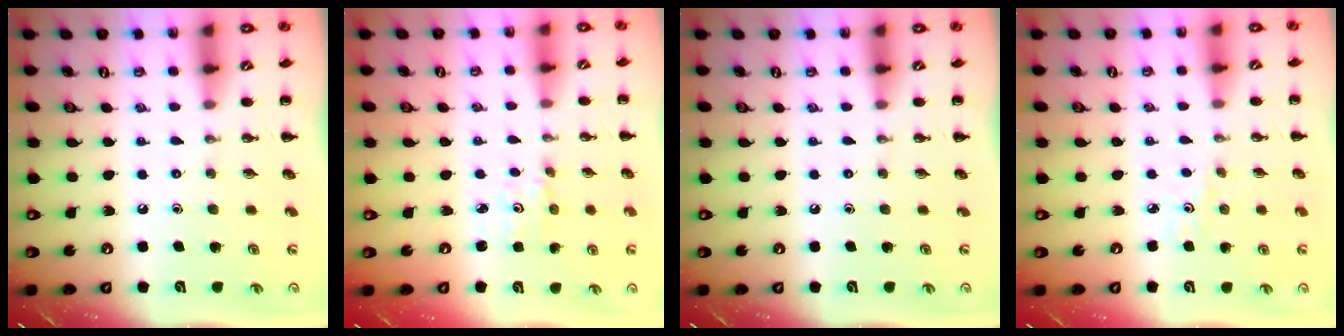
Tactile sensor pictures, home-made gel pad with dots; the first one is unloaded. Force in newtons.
{"total": 1.6, "press": 1.6, "slide": 0.2}
{"total": 0.0}
{"total": 2.2, "press": 2.1, "slide": 0.7}